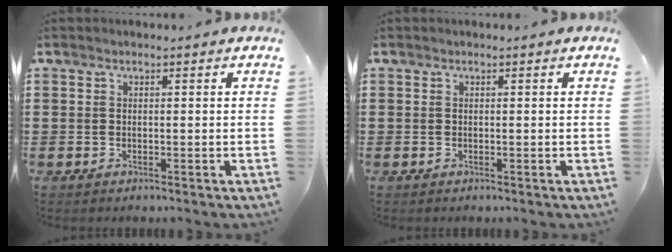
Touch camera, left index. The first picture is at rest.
{"total": 0.0}